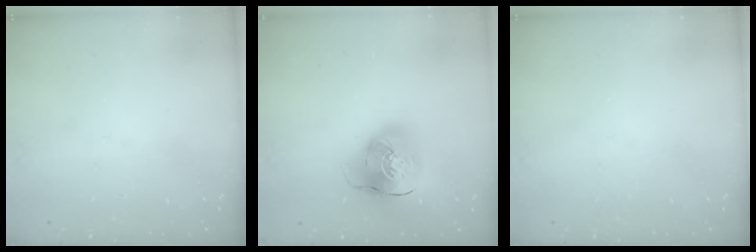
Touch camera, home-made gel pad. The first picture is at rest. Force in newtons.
{"total": 13.9, "press": 13.7, "slide": 2.4}
{"total": 0.0}